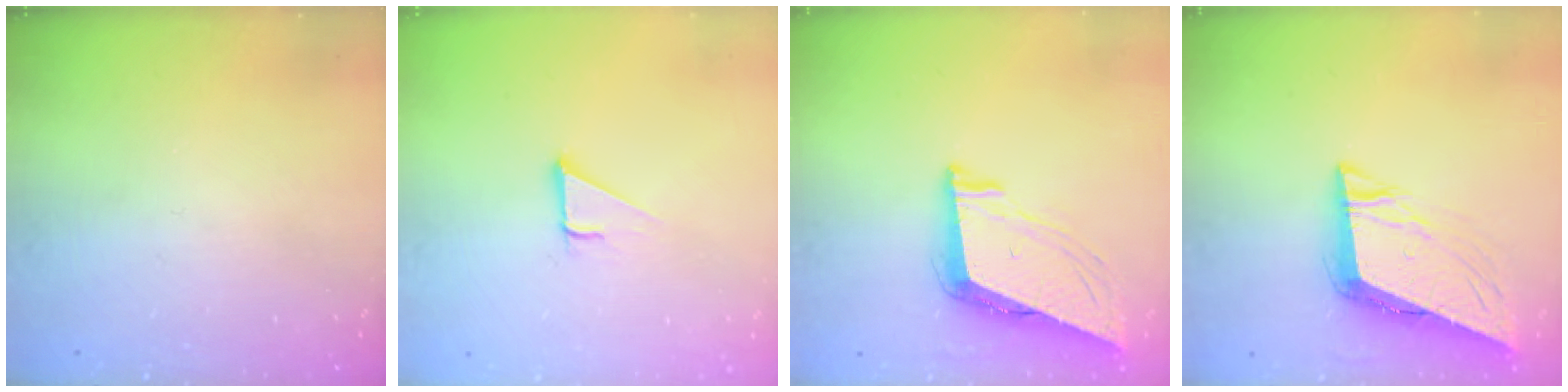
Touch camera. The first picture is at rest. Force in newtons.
{"total": 2.8, "press": 2.8, "slide": 0.1}
{"total": 8.8, "press": 8.5, "slide": 2.5}
{"total": 9.6, "press": 9.3, "slide": 2.5}